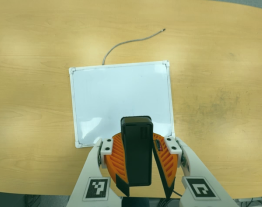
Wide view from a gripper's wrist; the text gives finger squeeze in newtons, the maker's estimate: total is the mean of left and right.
{"total": 9.2, "left": 9.3, "right": 9.2}